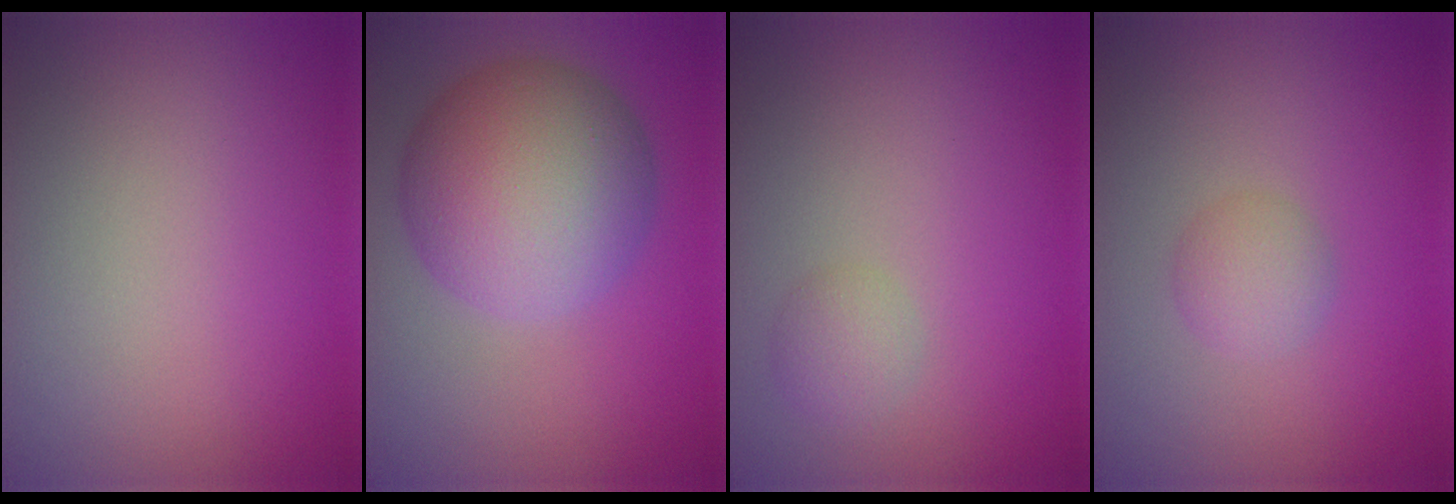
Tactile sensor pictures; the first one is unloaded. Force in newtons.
{"total": 10.3, "press": 10.2, "slide": 0.4}
{"total": 1.6, "press": 1.6, "slide": 0.1}
{"total": 1.9, "press": 1.9, "slide": 0.0}